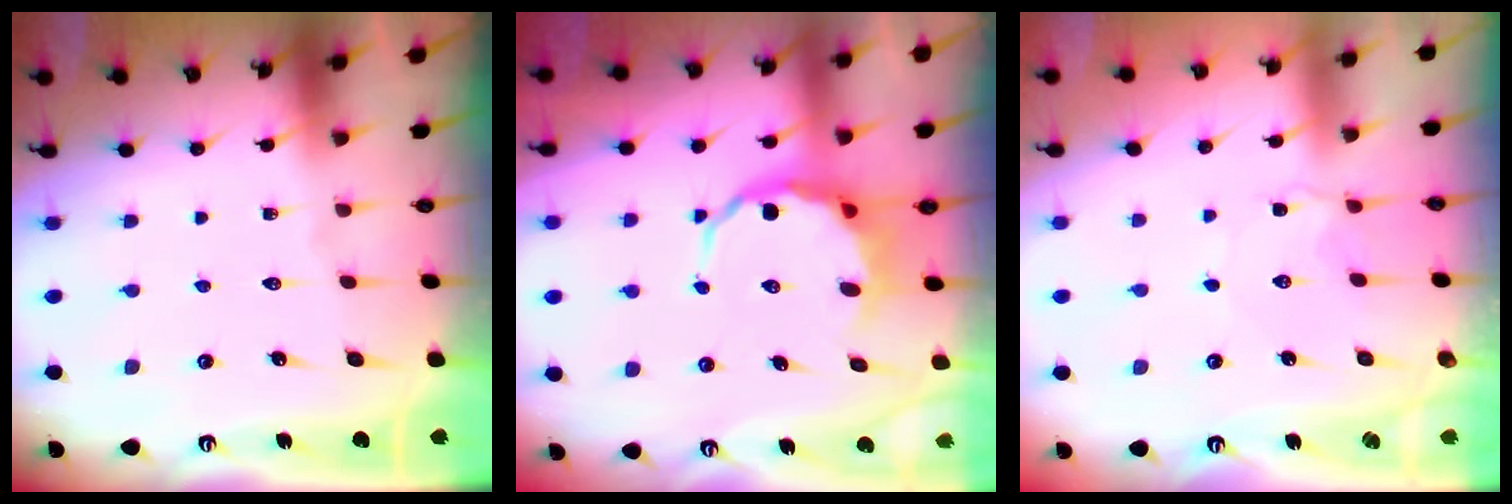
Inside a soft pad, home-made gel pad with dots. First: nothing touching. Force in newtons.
{"total": 5.8, "press": 5.5, "slide": 1.9}
{"total": 2.2, "press": 2.2, "slide": 0.3}